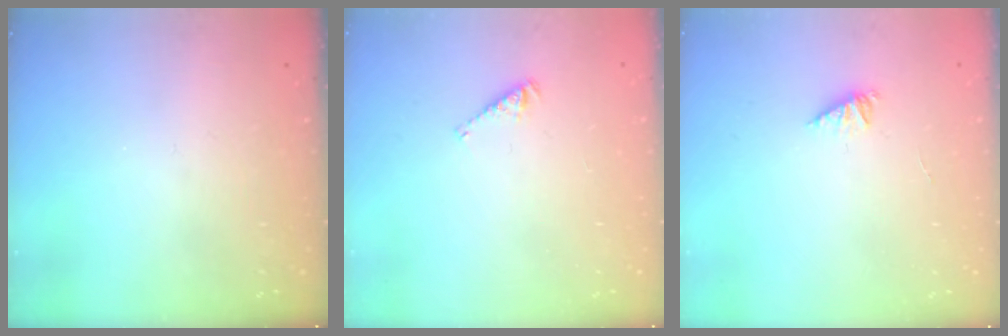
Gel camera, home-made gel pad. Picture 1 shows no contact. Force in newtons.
{"total": 3.5, "press": 3.4, "slide": 0.6}
{"total": 2.1, "press": 2.0, "slide": 0.4}